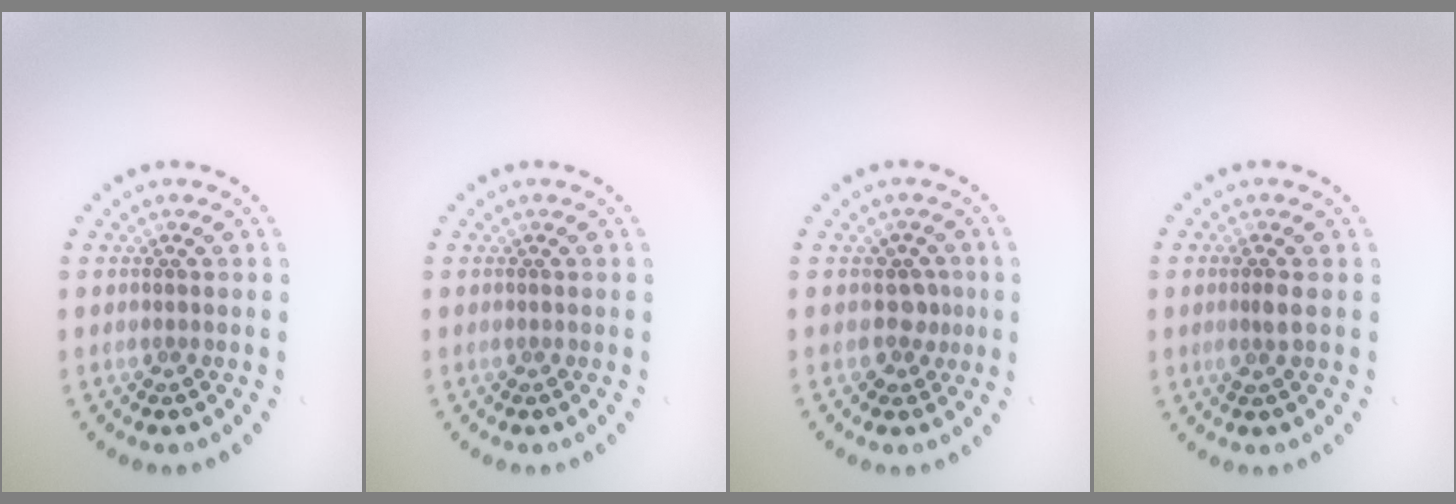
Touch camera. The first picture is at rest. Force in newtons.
{"total": 0.0}
{"total": 1.8, "press": 1.3, "slide": 1.3}
{"total": 1.5, "press": 1.3, "slide": 0.8}